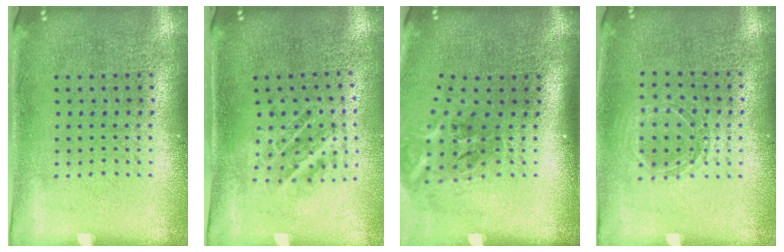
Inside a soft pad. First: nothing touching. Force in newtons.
{"total": 1.1, "press": 1.1, "slide": 0.2}
{"total": 2.3, "press": 1.4, "slide": 1.8}
{"total": 1.2, "press": 1.1, "slide": 0.4}